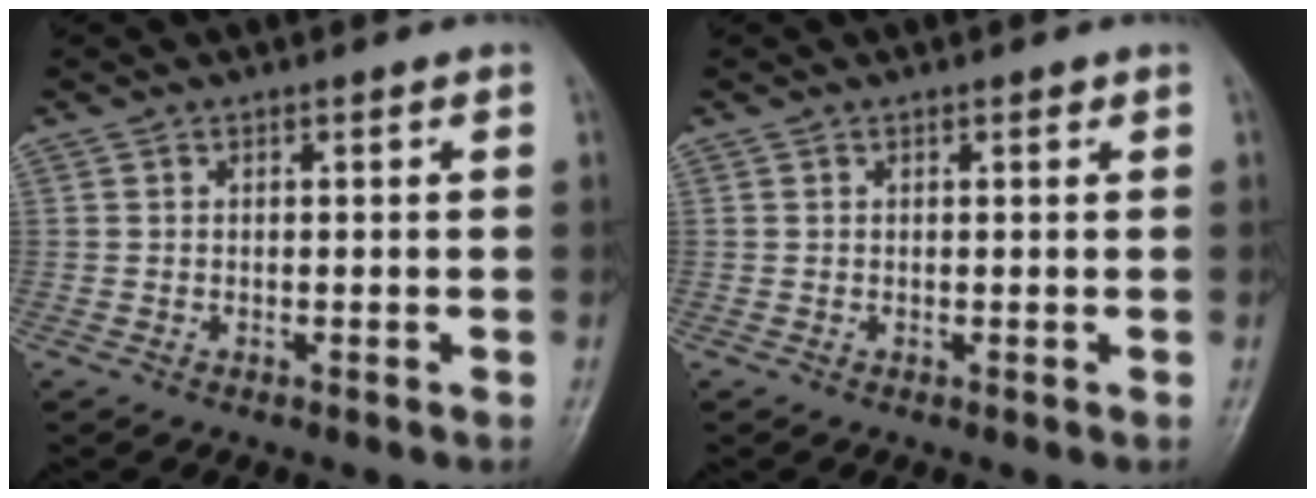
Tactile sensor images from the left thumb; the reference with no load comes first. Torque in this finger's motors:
{"motor_torque": [0.06, -0.04, -0.13, -0.07, 0.00]}